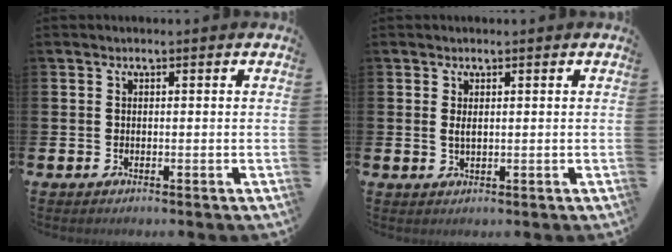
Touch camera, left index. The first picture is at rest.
{"total": 1.2, "force": [0.6, 0.4, 0.9], "torque": [-0.007, -0.002, 0.006]}